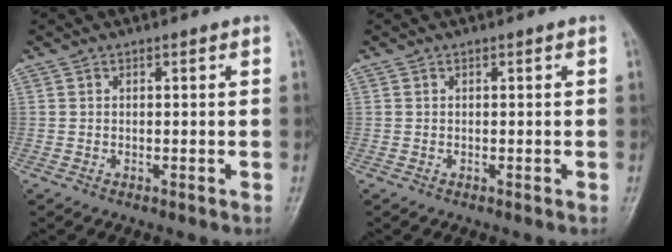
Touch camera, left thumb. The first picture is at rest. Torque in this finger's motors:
{"motor_torque": [0.00, 0.00, 0.00, 0.00, 0.00]}